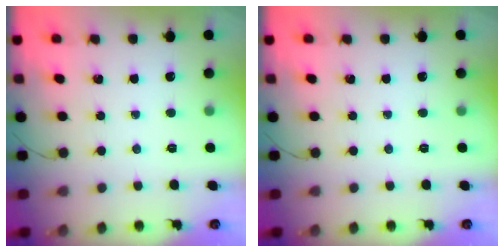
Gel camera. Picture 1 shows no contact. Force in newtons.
{"total": 0.0}